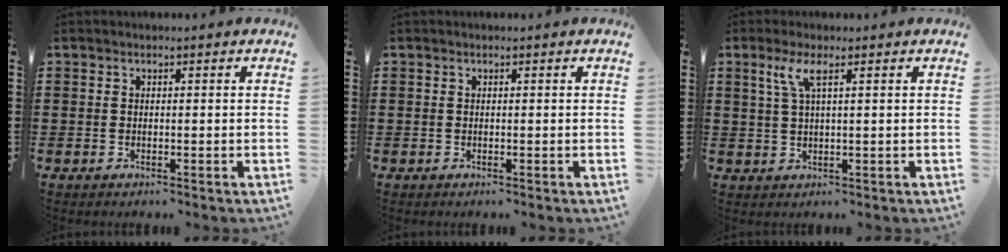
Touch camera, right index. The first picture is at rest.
{"total": 0.0}
{"total": 3.6, "force": [1.5, 0.5, 3.2], "torque": [-0.076, 0.002, 0.022]}